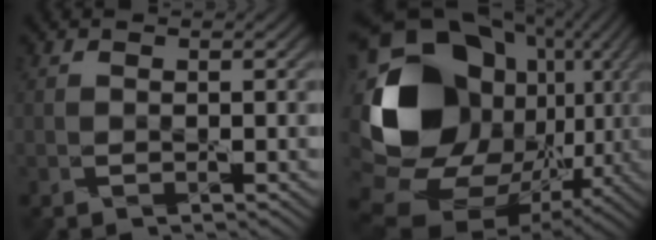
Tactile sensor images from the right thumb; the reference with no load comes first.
{"total": 21.0, "force": [0.4, 16.6, 13.0], "torque": [-0.298, -0.033, 0.047]}